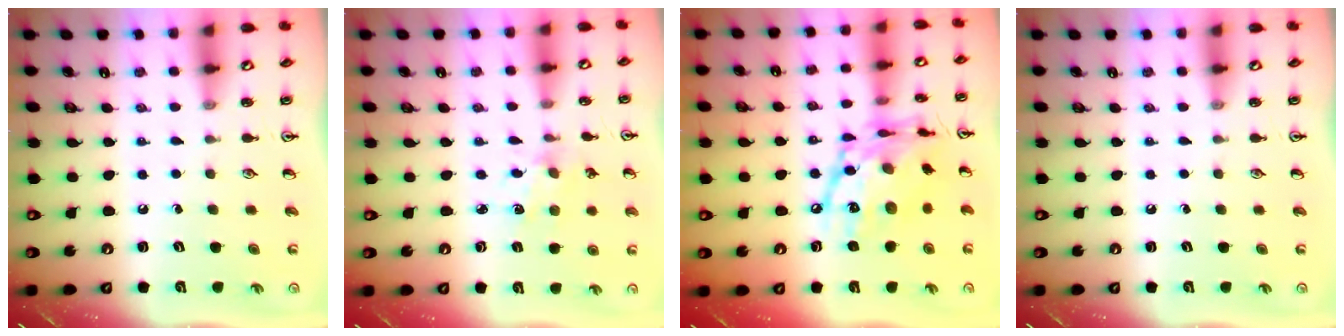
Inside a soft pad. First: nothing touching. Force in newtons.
{"total": 2.3, "press": 2.3, "slide": 0.4}
{"total": 18.8, "press": 18.7, "slide": 1.4}
{"total": 0.0}